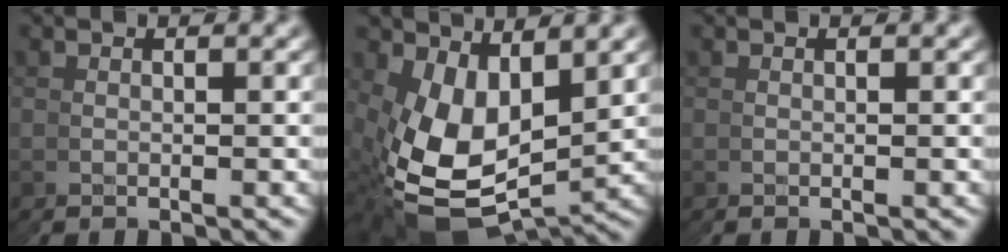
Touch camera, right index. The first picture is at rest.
{"total": 11.1, "force": [-1.3, 8.2, 7.4], "torque": [-0.183, -0.060, 0.016]}
{"total": 0.0}